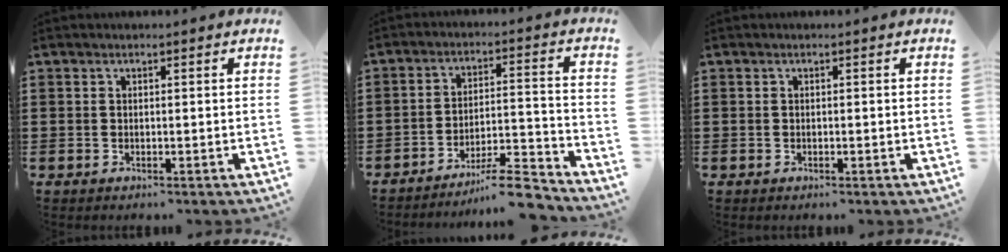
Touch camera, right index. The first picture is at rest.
{"total": 8.5, "force": [-7.6, 0.6, 3.7], "torque": [-0.048, 0.017, -0.144]}
{"total": 0.0}